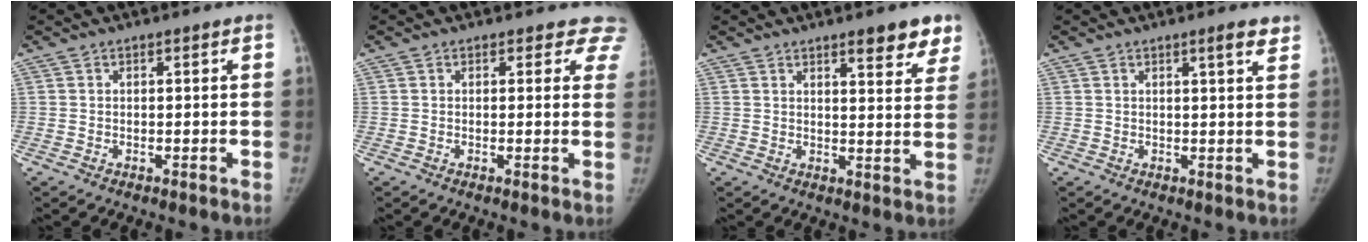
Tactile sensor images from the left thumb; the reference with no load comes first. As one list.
[{"total": 4.7, "force": [4.0, 2.5, 0.1], "torque": [0.048, -0.013, 0.015]}, {"total": 7.9, "force": [5.5, 2.4, 5.2], "torque": [-0.037, -0.030, 0.069]}, {"total": 3.5, "force": [2.3, 0.4, 2.6], "torque": [-0.031, -0.012, 0.031]}]